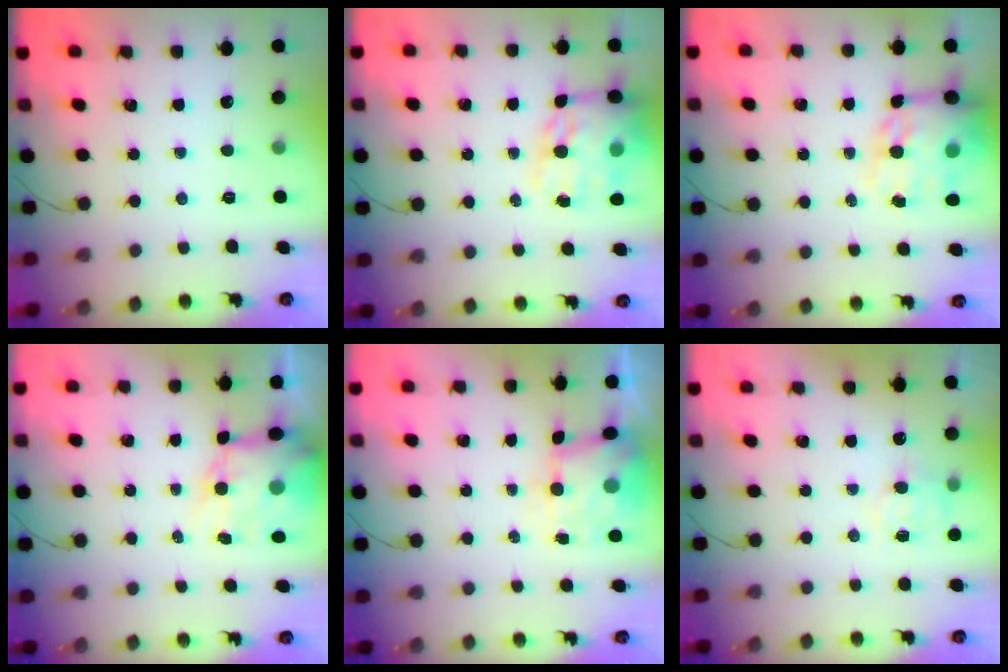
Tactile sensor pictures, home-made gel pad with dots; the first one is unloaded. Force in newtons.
{"total": 18.1, "press": 17.6, "slide": 4.4}
{"total": 17.7, "press": 17.1, "slide": 4.8}
{"total": 9.3, "press": 8.7, "slide": 3.2}
{"total": 6.6, "press": 6.4, "slide": 1.4}
{"total": 7.4, "press": 7.2, "slide": 1.7}